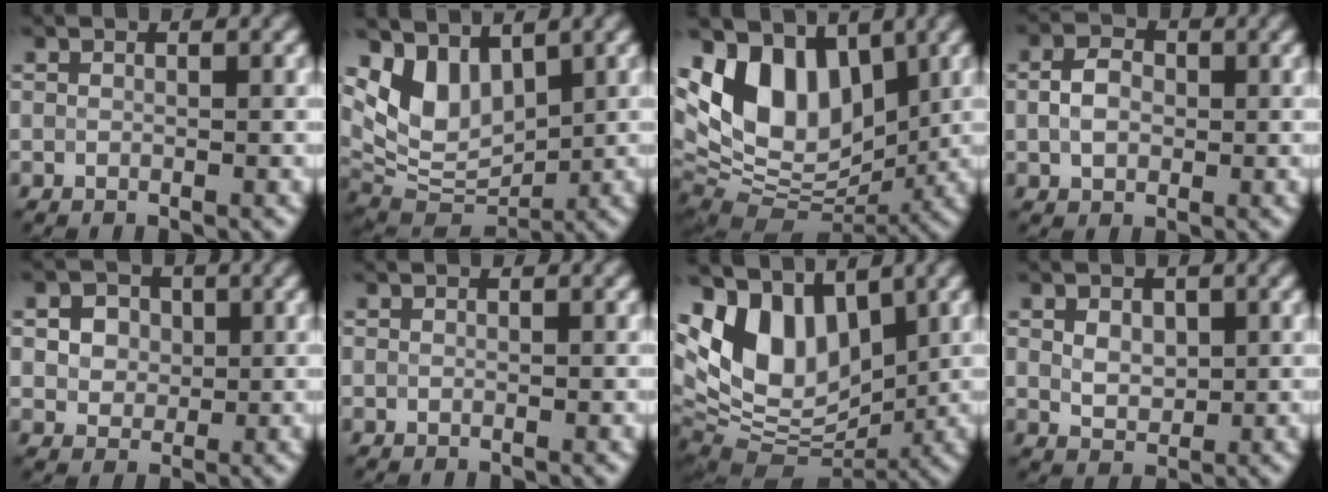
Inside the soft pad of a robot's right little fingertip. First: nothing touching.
{"total": 5.6, "force": [2.8, 3.3, 3.6], "torque": [-0.074, -0.010, 0.054]}
{"total": 11.3, "force": [3.7, 7.0, 8.1], "torque": [-0.152, 0.017, 0.054]}
{"total": 3.0, "force": [0.0, 2.1, 2.1], "torque": [-0.047, 0.007, -0.007]}
{"total": 4.9, "force": [1.6, 3.8, 2.5], "torque": [-0.052, 0.019, 0.022]}
{"total": 0.0}
{"total": 9.9, "force": [3.2, 6.1, 7.1], "torque": [-0.143, 0.010, 0.051]}
{"total": 2.4, "force": [0.6, 1.6, 1.7], "torque": [-0.037, 0.001, 0.012]}